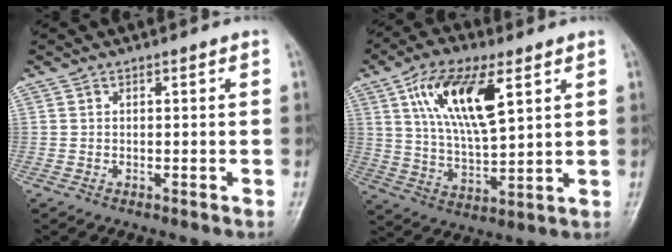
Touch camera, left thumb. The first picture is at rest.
{"total": 15.4, "force": [6.2, 6.1, 12.6], "torque": [-0.221, -0.020, 0.118]}